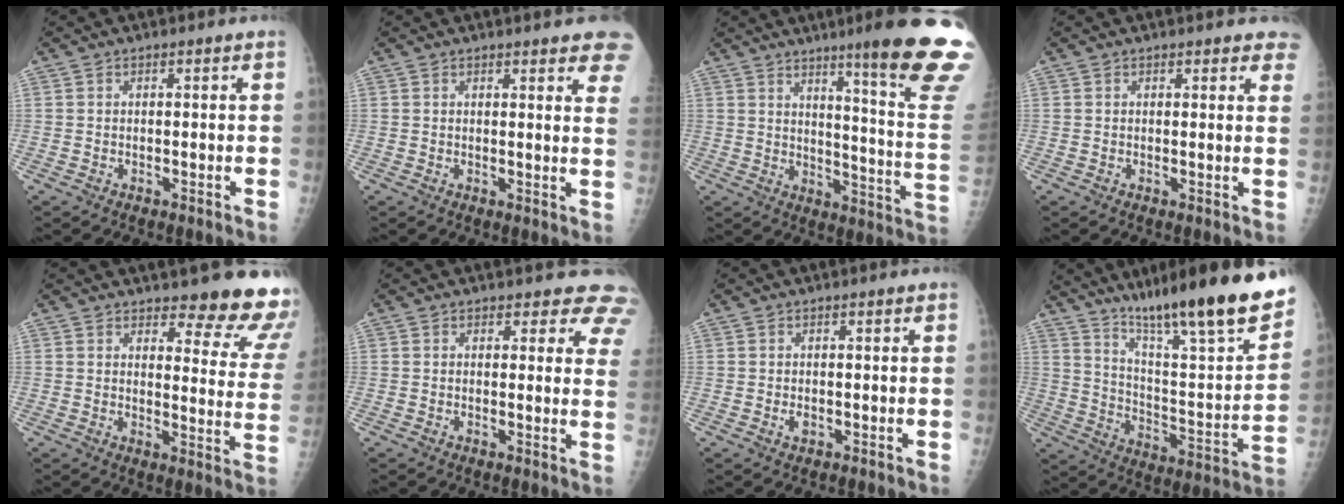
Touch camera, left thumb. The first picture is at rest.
{"total": 9.5, "force": [7.2, 2.0, 5.9], "torque": [-0.046, -0.023, 0.069]}
{"total": 21.8, "force": [14.3, 0.9, 16.5], "torque": [-0.193, -0.093, 0.191]}
{"total": 4.3, "force": [3.6, 1.5, 1.9], "torque": [0.010, -0.008, 0.029]}
{"total": 15.9, "force": [13.9, 4.2, 6.6], "torque": [-0.030, -0.112, 0.148]}
{"total": 7.8, "force": [6.9, 3.1, 1.5], "torque": [0.038, -0.030, 0.046]}
{"total": 1.1, "force": [-0.2, 0.7, 0.8], "torque": [-0.014, -0.002, -0.002]}
{"total": 26.0, "force": [19.4, 2.9, 17.1], "torque": [-0.240, -0.090, 0.301]}